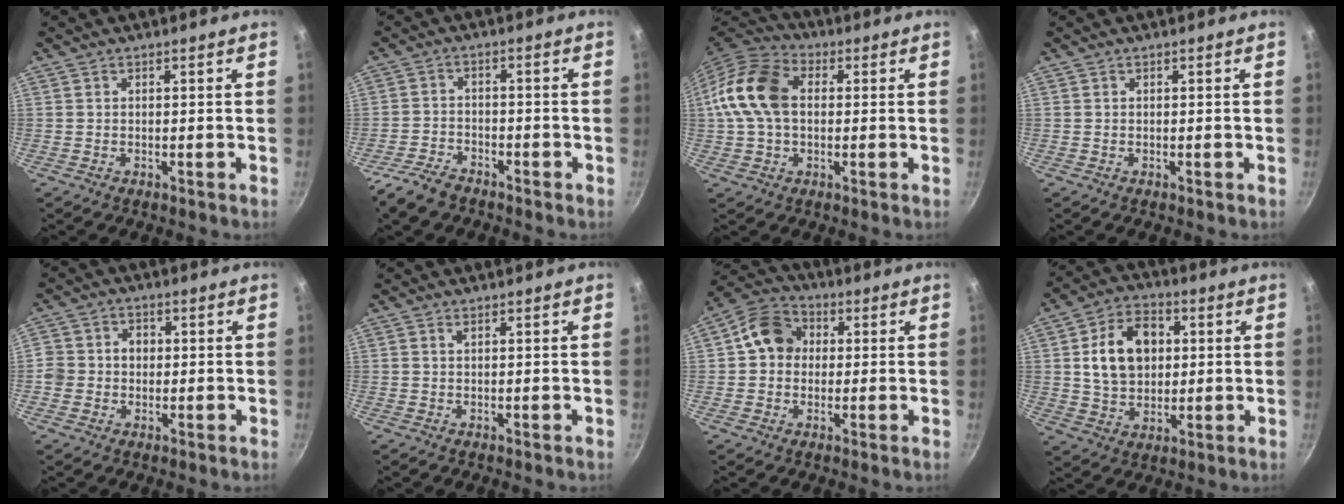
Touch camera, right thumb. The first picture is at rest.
{"total": 6.3, "force": [-4.8, 3.0, 2.6], "torque": [-0.054, 0.034, -0.094]}
{"total": 13.9, "force": [1.2, 9.6, 9.9], "torque": [-0.176, 0.027, 0.005]}
{"total": 0.0}
{"total": 5.2, "force": [-0.6, 4.7, 2.1], "torque": [-0.012, 0.009, -0.023]}
{"total": 0.5, "force": [0.3, 0.2, 0.4], "torque": [-0.007, 0.001, 0.005]}
{"total": 8.9, "force": [0.9, 7.6, 4.6], "torque": [-0.047, 0.020, -0.003]}
{"total": 13.5, "force": [2.3, 9.8, 9.0], "torque": [-0.123, 0.007, 0.036]}